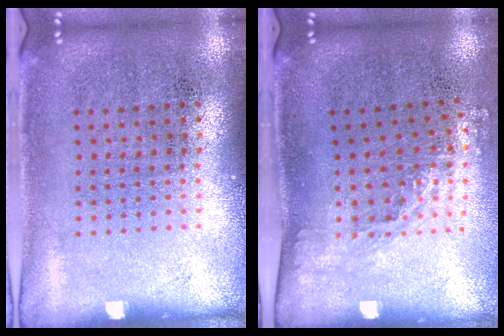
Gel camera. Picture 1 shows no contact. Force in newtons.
{"total": 1.4, "press": 1.1, "slide": 0.9}